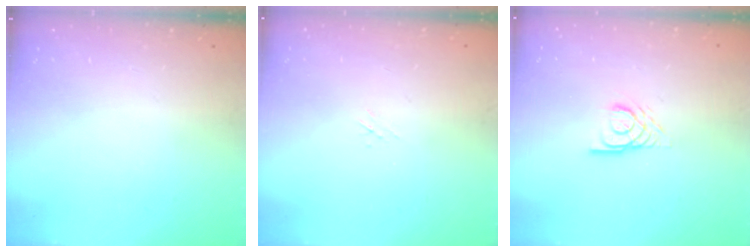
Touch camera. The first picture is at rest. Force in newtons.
{"total": 1.5, "press": 1.5, "slide": 0.2}
{"total": 4.5, "press": 4.4, "slide": 0.4}